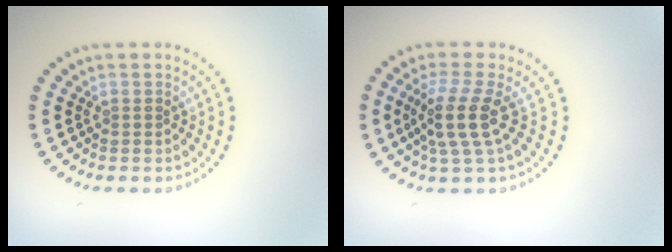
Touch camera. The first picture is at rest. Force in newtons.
{"total": 3.8, "press": 2.9, "slide": 2.5}